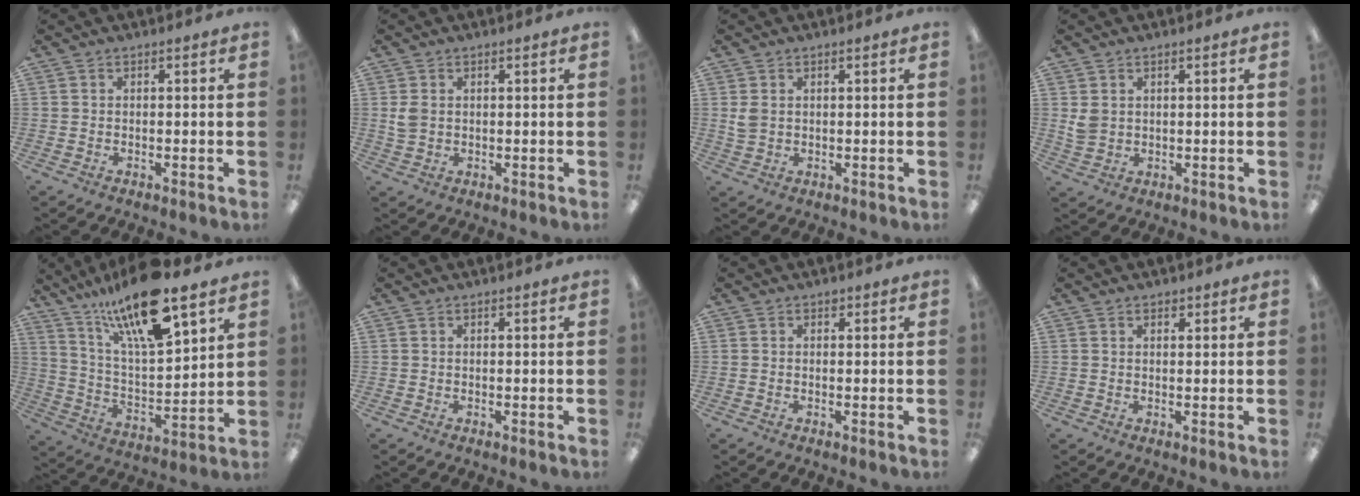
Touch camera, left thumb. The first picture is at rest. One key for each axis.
{"total": 2.8, "fx": 0.8, "fy": 2.0, "fz": 1.7, "tx": -0.029, "ty": 0.001, "tz": 0.013}
{"total": 2.6, "fx": 0.9, "fy": 1.8, "fz": 1.6, "tx": -0.034, "ty": 0.004, "tz": 0.016}
{"total": 3.3, "fx": 1.3, "fy": 2.5, "fz": 1.8, "tx": -0.036, "ty": 0.003, "tz": 0.026}
{"total": 19.5, "fx": 14.5, "fy": 4.9, "fz": 12.1, "tx": -0.216, "ty": -0.080, "tz": 0.243}
{"total": 0.0}
{"total": 0.5, "fx": 0.4, "fy": 0.3, "fz": 0.1, "tx": -0.003, "ty": 0.002, "tz": 0.007}
{"total": 1.2, "fx": 1.0, "fy": 0.6, "fz": 0.5, "tx": -0.002, "ty": -0.003, "tz": 0.016}